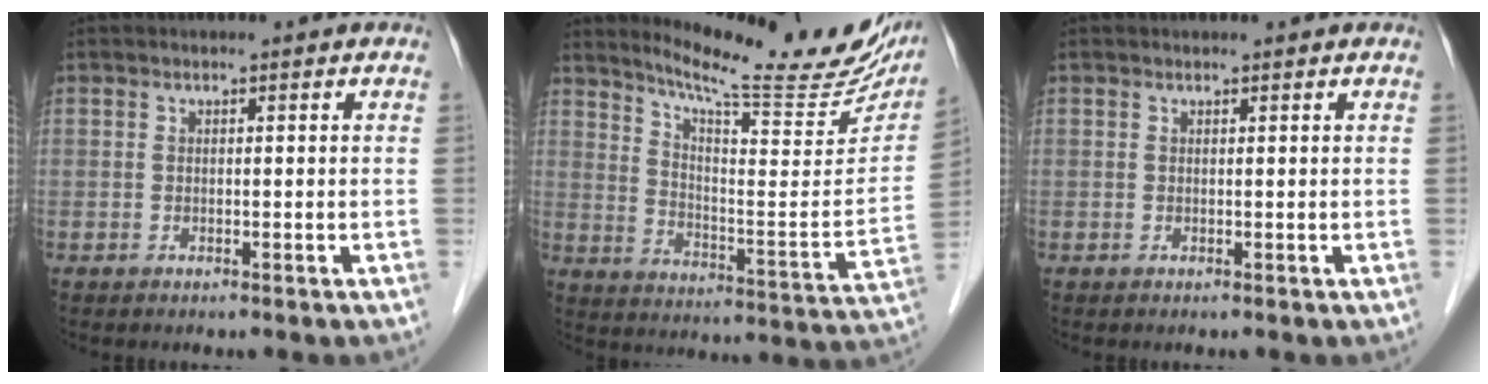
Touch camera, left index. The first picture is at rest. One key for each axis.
{"total": 21.3, "fx": 18.7, "fy": 2.4, "fz": 9.8, "tx": -0.147, "ty": -0.063, "tz": 0.249}
{"total": 0.5, "fx": 0.5, "fy": 0.0, "fz": 0.1, "tx": -0.003, "ty": 0.007, "tz": 0.010}